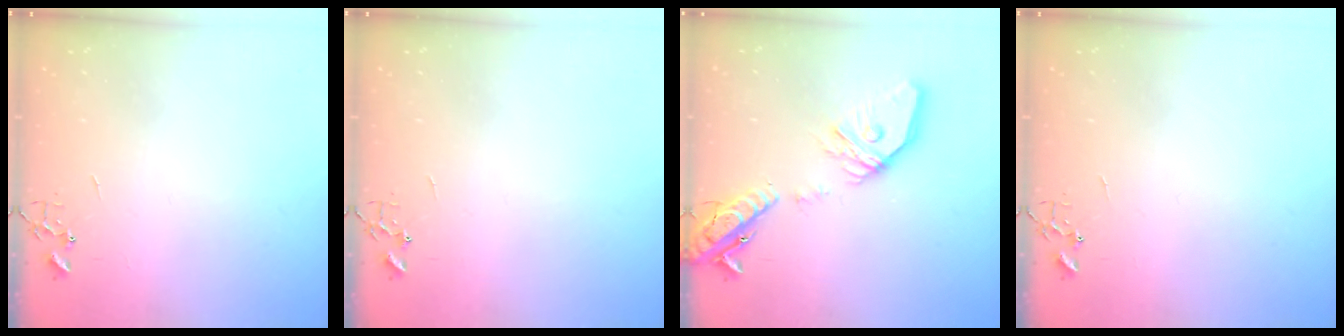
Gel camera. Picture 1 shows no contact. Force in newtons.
{"total": 0.0}
{"total": 21.4, "press": 21.2, "slide": 3.5}
{"total": 0.0}